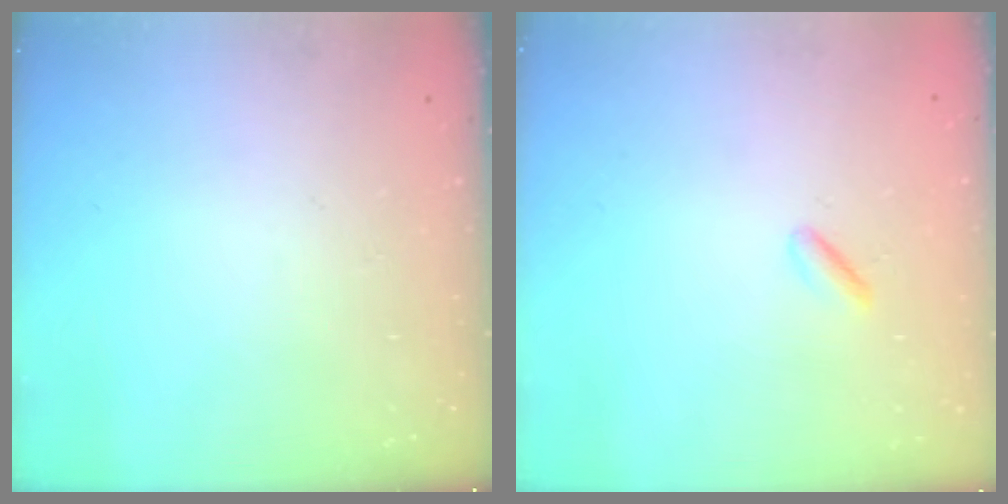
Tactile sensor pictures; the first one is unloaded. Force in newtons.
{"total": 1.1, "press": 0.9, "slide": 0.7}